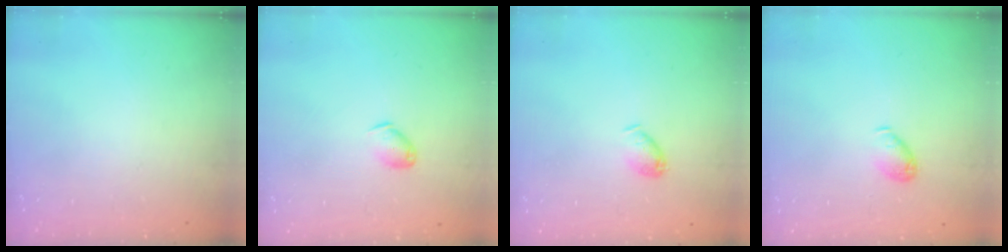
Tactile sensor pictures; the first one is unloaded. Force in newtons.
{"total": 5.8, "press": 5.7, "slide": 0.8}
{"total": 5.8, "press": 5.8, "slide": 0.7}
{"total": 5.5, "press": 5.5, "slide": 0.4}